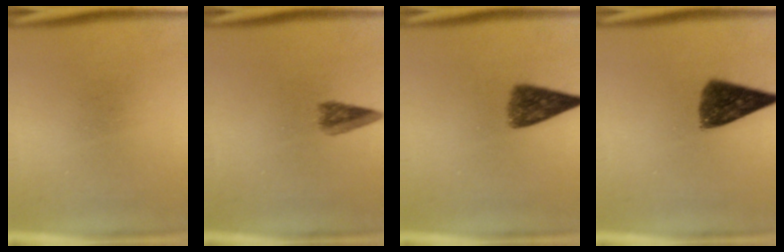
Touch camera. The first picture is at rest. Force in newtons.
{"total": 3.0}
{"total": 6.1}
{"total": 8.4}